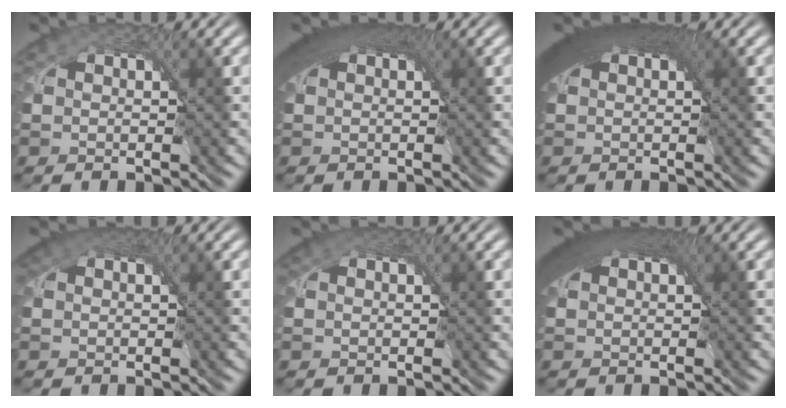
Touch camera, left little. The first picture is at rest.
{"total": 6.8, "force": [3.0, 3.3, 5.1], "torque": [-0.086, 0.015, 0.035]}
{"total": 8.9, "force": [3.1, 4.4, 7.1], "torque": [-0.111, 0.020, 0.033]}
{"total": 2.6, "force": [1.4, 1.6, 1.5], "torque": [-0.028, 0.005, 0.016]}
{"total": 0.9, "force": [0.5, 0.6, 0.5], "torque": [-0.010, 0.002, 0.005]}
{"total": 7.3, "force": [3.1, 3.6, 5.6], "torque": [-0.090, 0.017, 0.034]}